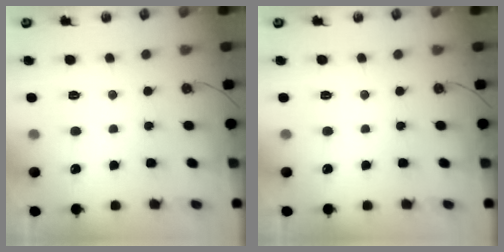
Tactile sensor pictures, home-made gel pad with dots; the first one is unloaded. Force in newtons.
{"total": 0.0}